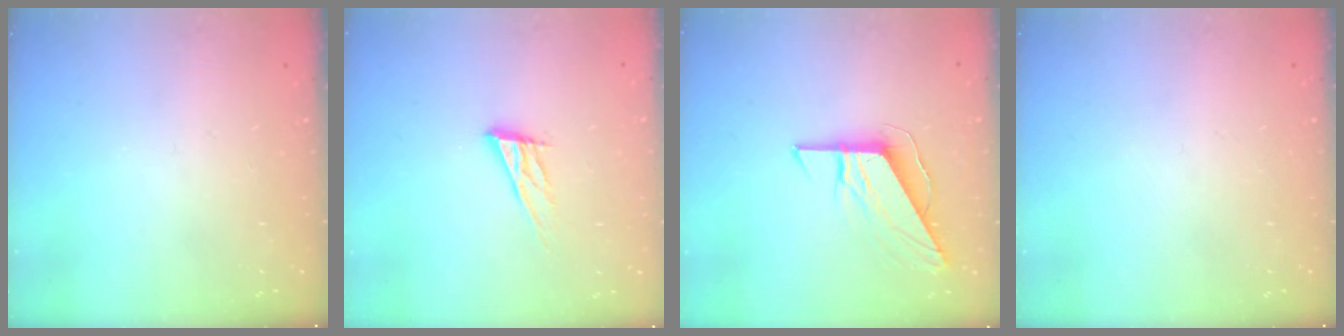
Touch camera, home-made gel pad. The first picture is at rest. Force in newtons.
{"total": 11.0, "press": 10.7, "slide": 2.6}
{"total": 8.8, "press": 8.8, "slide": 0.4}
{"total": 0.0}